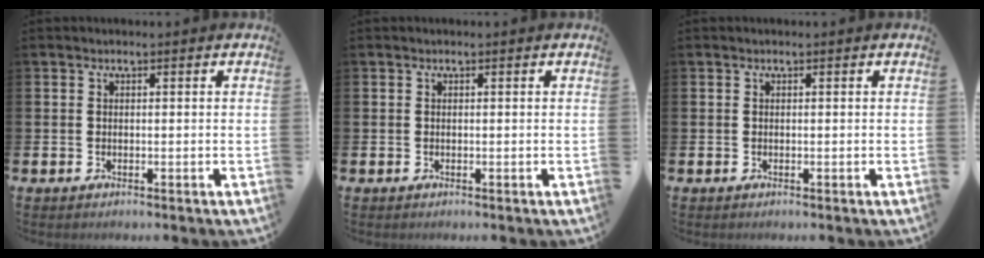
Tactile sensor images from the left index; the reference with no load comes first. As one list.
[{"total": 0.0}, {"total": 0.0}]